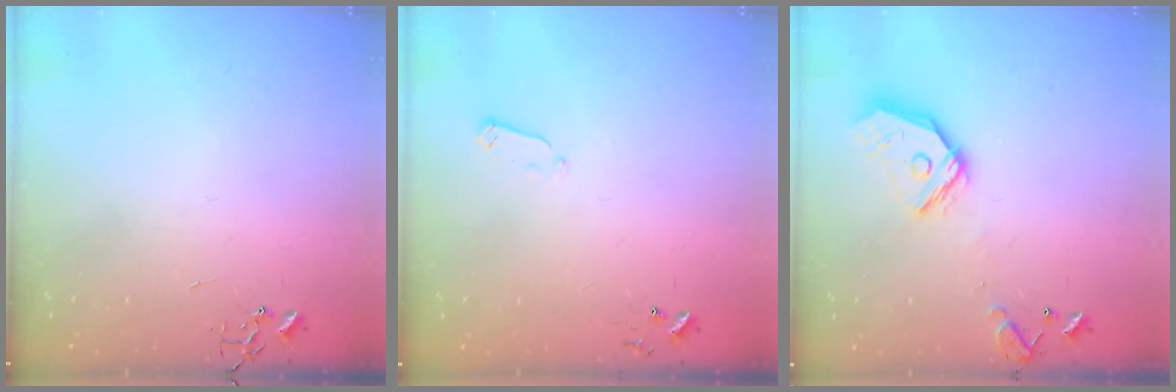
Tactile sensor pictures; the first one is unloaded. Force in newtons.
{"total": 3.5, "press": 3.4, "slide": 1.0}
{"total": 14.6, "press": 14.4, "slide": 1.8}